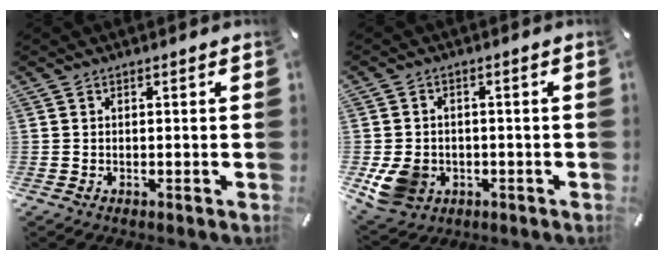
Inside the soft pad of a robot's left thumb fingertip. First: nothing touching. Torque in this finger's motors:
{"motor_torque": [0.98, 1.15, 0.41, 0.17, 0.04]}